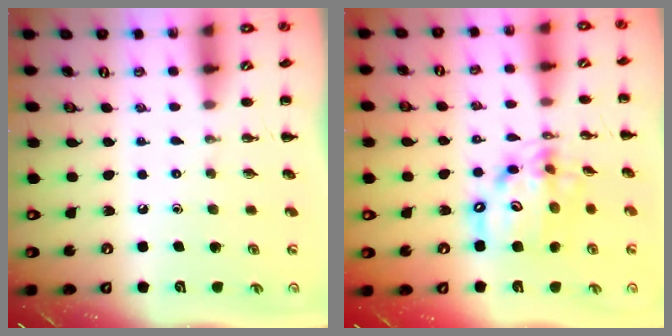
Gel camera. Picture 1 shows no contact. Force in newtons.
{"total": 14.8, "press": 14.4, "slide": 3.5}